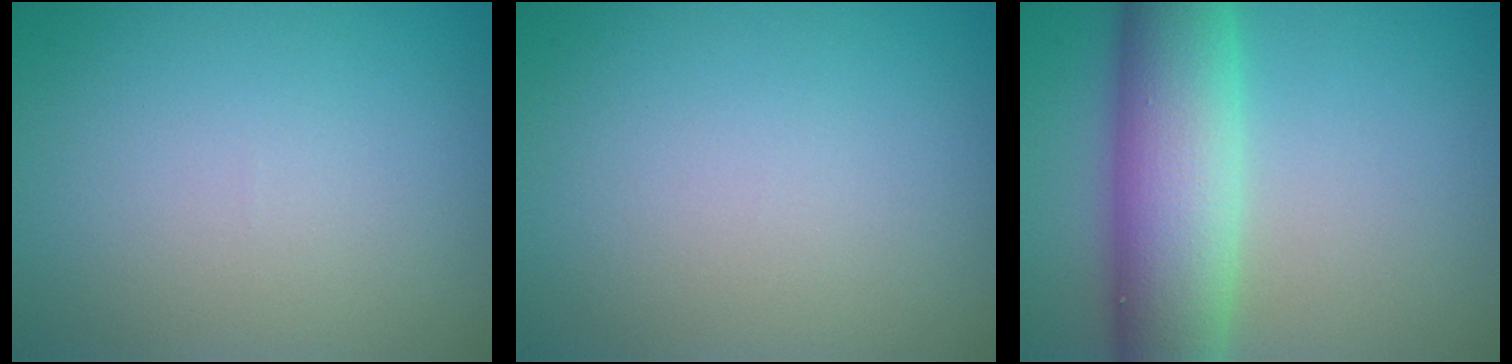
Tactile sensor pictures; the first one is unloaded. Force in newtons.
{"total": 0.0}
{"total": 9.2, "press": 9.2, "slide": 0.3}